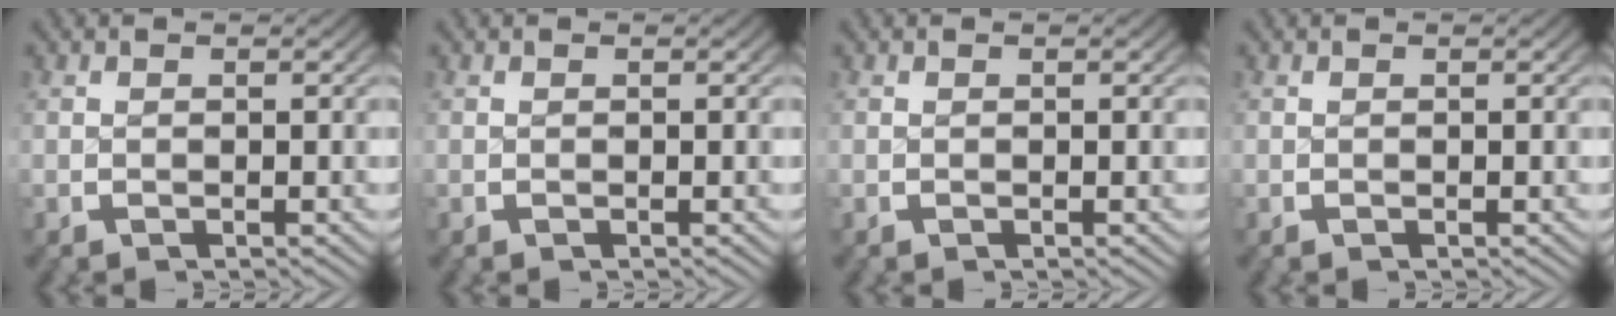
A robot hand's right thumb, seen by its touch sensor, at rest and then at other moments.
{"total": 0.0}
{"total": 0.0}
{"total": 0.0}